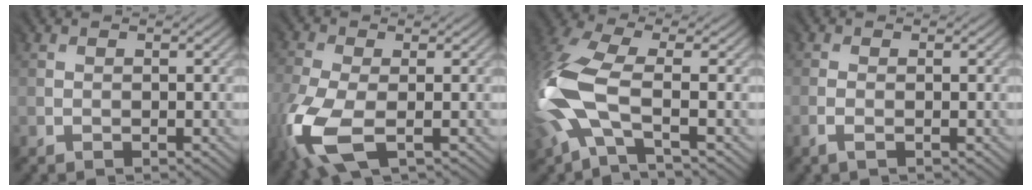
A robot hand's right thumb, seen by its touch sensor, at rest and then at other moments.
{"total": 9.5, "force": [-3.8, 5.0, 7.2], "torque": [-0.220, -0.028, -0.073]}
{"total": 10.7, "force": [-1.8, 5.0, 9.3], "torque": [-0.254, 0.002, -0.047]}
{"total": 0.9, "force": [-0.7, -0.1, 0.6], "torque": [-0.015, 0.001, -0.014]}